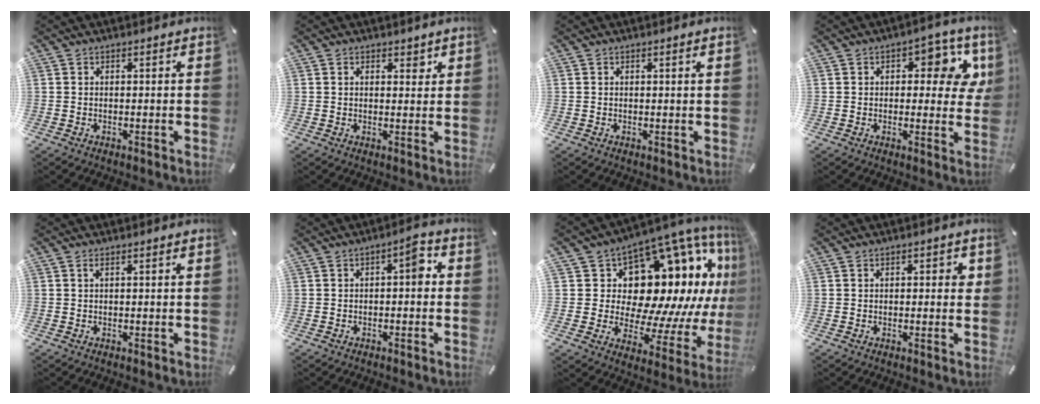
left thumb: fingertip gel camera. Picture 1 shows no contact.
{"total": 2.1, "force": [1.2, 1.2, 1.3], "torque": [-0.012, -0.003, 0.016]}
{"total": 0.6, "force": [0.2, -0.1, 0.6], "torque": [-0.010, -0.001, 0.003]}
{"total": 9.7, "force": [3.3, 5.3, 7.4], "torque": [-0.085, -0.012, 0.048]}
{"total": 1.1, "force": [0.3, 0.1, 1.1], "torque": [-0.022, 0.000, 0.005]}
{"total": 5.1, "force": [-0.2, 2.1, 4.6], "torque": [-0.065, 0.009, -0.013]}
{"total": 19.3, "force": [7.6, 12.3, 12.8], "torque": [-0.191, -0.098, 0.145]}
{"total": 2.2, "force": [0.3, 1.0, 1.9], "torque": [-0.023, -0.001, 0.000]}